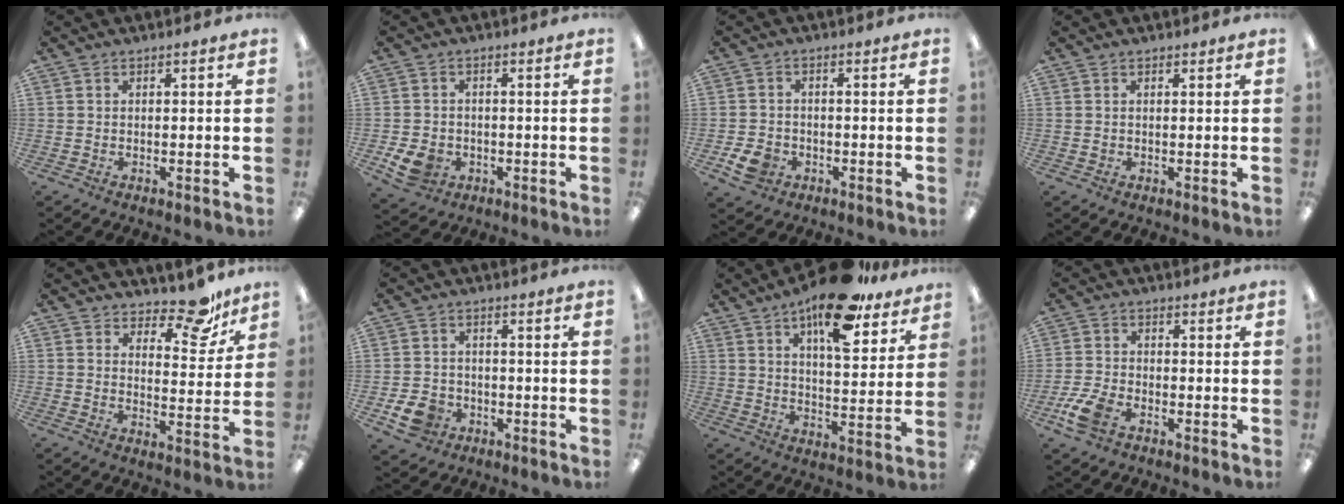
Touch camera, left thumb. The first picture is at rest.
{"total": 6.1, "force": [-2.2, 5.0, 2.7], "torque": [-0.053, 0.010, -0.038]}
{"total": 5.3, "force": [-2.4, 4.2, 2.2], "torque": [-0.036, 0.010, -0.043]}
{"total": 1.0, "force": [0.4, 0.9, 0.1], "torque": [-0.003, 0.005, 0.007]}
{"total": 11.1, "force": [8.9, 4.6, 5.0], "torque": [-0.062, -0.060, 0.156]}
{"total": 6.5, "force": [-3.0, 5.2, 2.6], "torque": [-0.049, 0.017, -0.054]}
{"total": 16.4, "force": [11.4, 6.0, 10.2], "torque": [-0.153, -0.057, 0.188]}
{"total": 7.0, "force": [-3.7, 4.1, 4.2], "torque": [-0.092, 0.013, -0.069]}